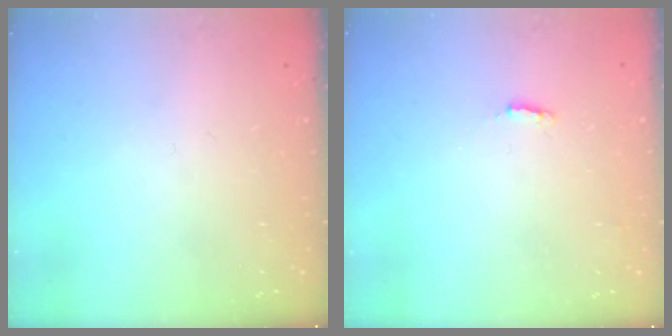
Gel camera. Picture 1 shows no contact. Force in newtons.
{"total": 2.3, "press": 2.2, "slide": 0.5}